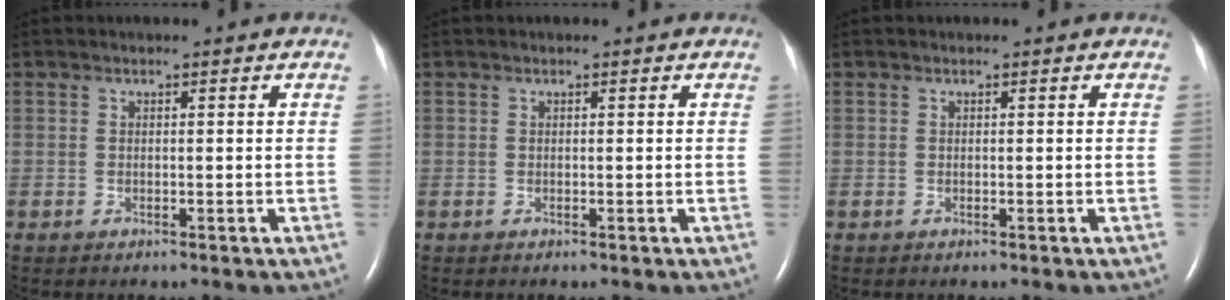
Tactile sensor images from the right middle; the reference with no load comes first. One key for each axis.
{"total": 0.0}
{"total": 0.0}